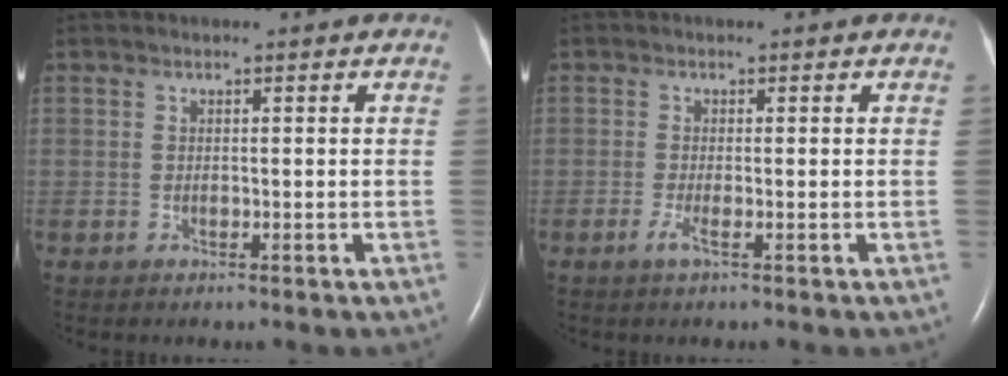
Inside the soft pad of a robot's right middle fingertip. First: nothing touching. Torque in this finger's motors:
{"motor_torque": [0.09, -0.10, 0.12, 0.08]}